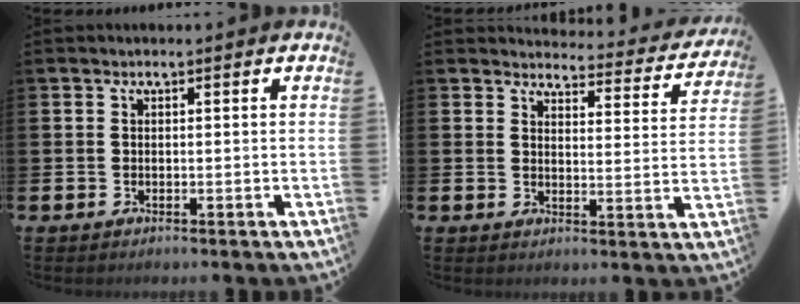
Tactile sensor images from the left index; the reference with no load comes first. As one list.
[{"total": 3.3, "force": [3.1, 0.8, 0.4], "torque": [-0.013, -0.029, 0.048]}]